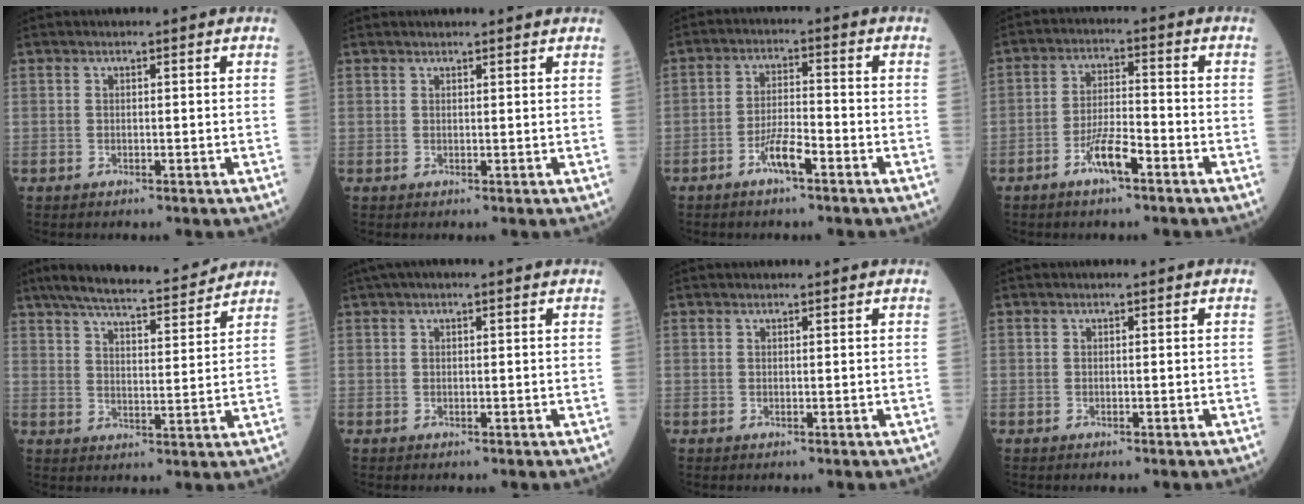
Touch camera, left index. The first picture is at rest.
{"total": 3.3, "force": [3.2, 0.3, 1.0], "torque": [-0.013, 0.018, 0.036]}
{"total": 4.8, "force": [-2.9, 0.7, 3.8], "torque": [-0.076, 0.000, -0.058]}
{"total": 5.7, "force": [-3.5, 1.0, 4.5], "torque": [-0.092, -0.001, -0.066]}
{"total": 14.2, "force": [12.8, 1.5, 6.1], "torque": [-0.104, 0.008, 0.189]}
{"total": 3.7, "force": [2.7, 0.3, 2.5], "torque": [-0.044, 0.038, 0.042]}
{"total": 1.3, "force": [1.3, 0.1, 0.4], "torque": [-0.007, 0.012, 0.018]}
{"total": 0.0}